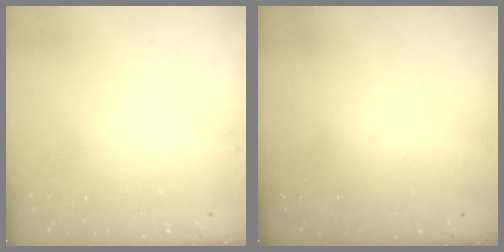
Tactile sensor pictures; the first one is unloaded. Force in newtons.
{"total": 0.0}